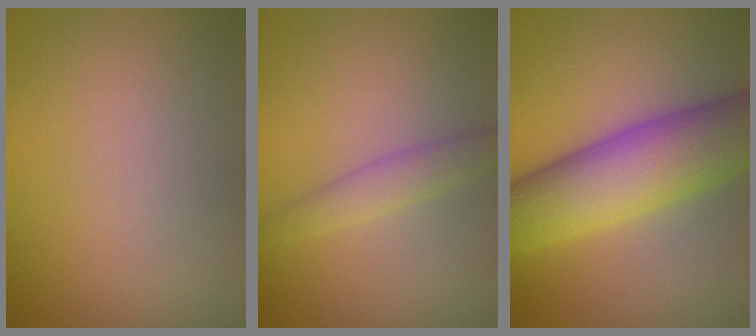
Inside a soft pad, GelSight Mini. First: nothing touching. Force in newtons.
{"total": 2.0, "press": 2.0, "slide": 0.0}
{"total": 9.9, "press": 9.9, "slide": 0.1}